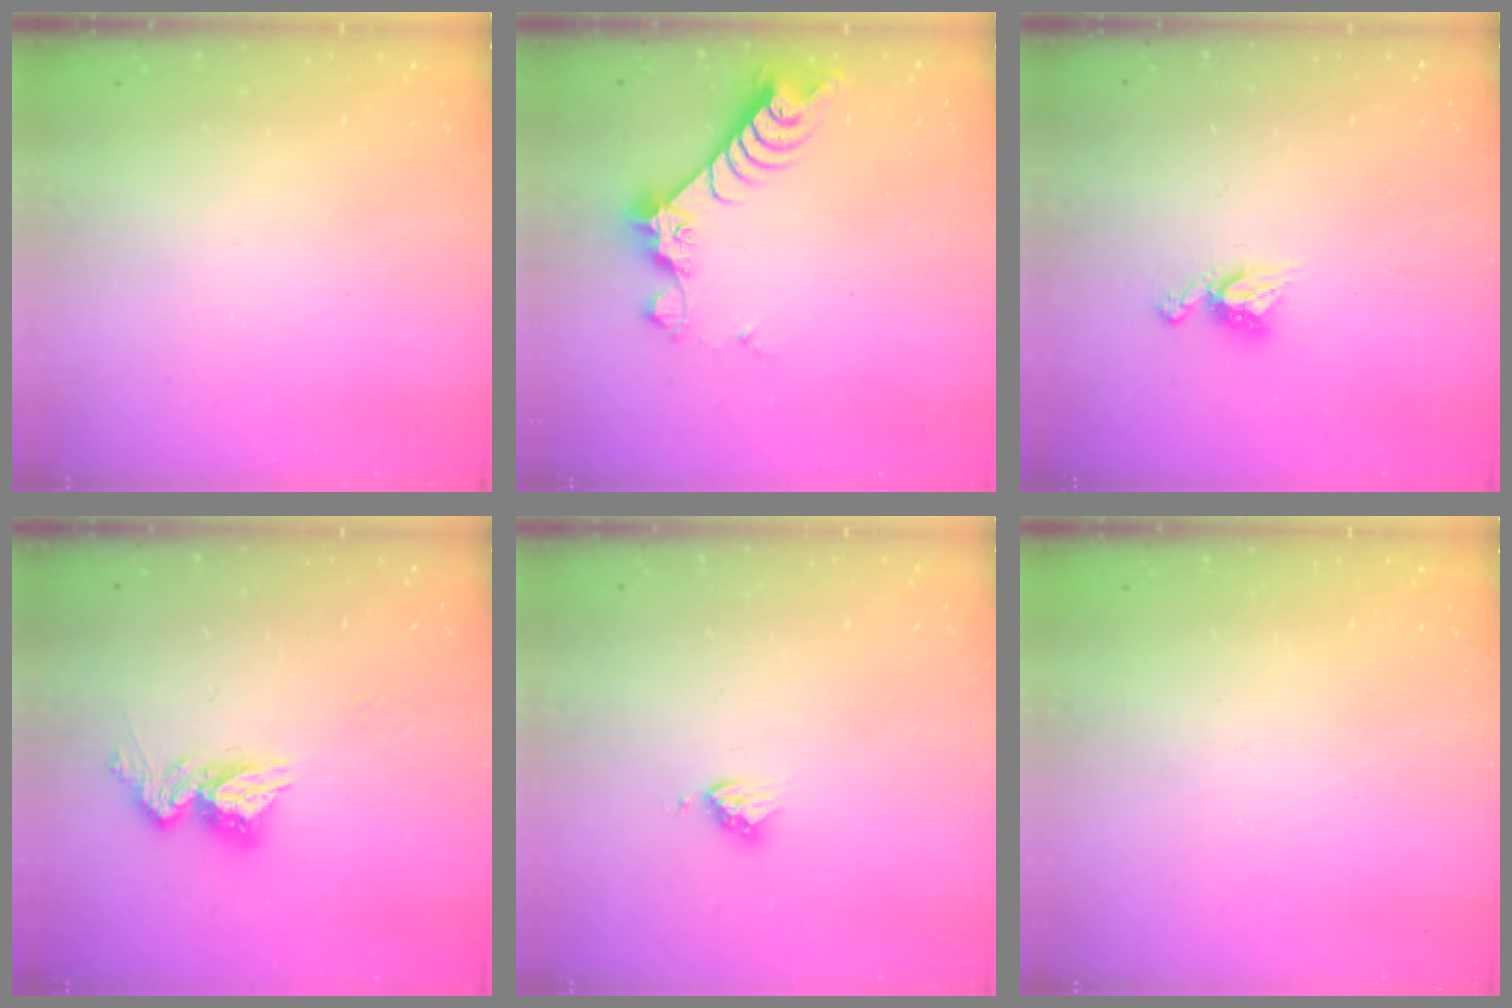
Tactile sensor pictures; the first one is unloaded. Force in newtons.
{"total": 8.1, "press": 8.1, "slide": 0.7}
{"total": 6.7, "press": 6.7, "slide": 0.4}
{"total": 10.7, "press": 10.6, "slide": 1.0}
{"total": 3.6, "press": 3.5, "slide": 0.7}
{"total": 0.0}